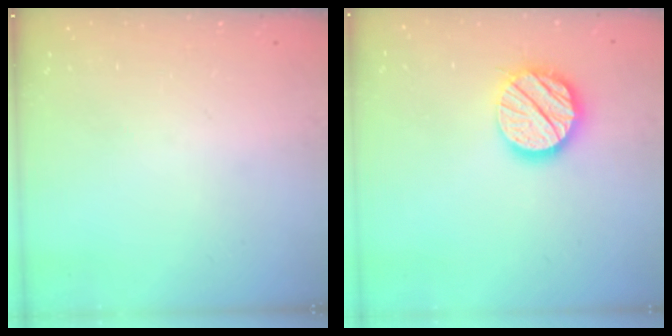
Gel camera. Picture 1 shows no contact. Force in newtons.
{"total": 14.3, "press": 14.2, "slide": 2.0}